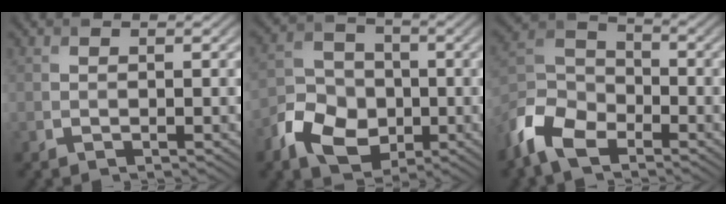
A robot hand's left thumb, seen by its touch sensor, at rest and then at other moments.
{"total": 8.5, "force": [-3.5, 6.4, 4.5], "torque": [-0.098, -0.013, -0.078]}
{"total": 9.2, "force": [-6.2, 4.8, 4.8], "torque": [-0.117, -0.012, -0.146]}